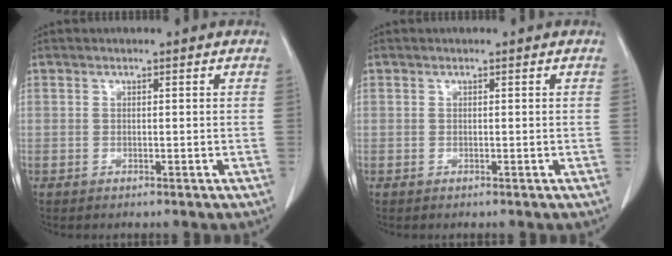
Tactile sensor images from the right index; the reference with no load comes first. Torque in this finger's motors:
{"motor_torque": [0.00, 0.00, 0.00, -0.01]}